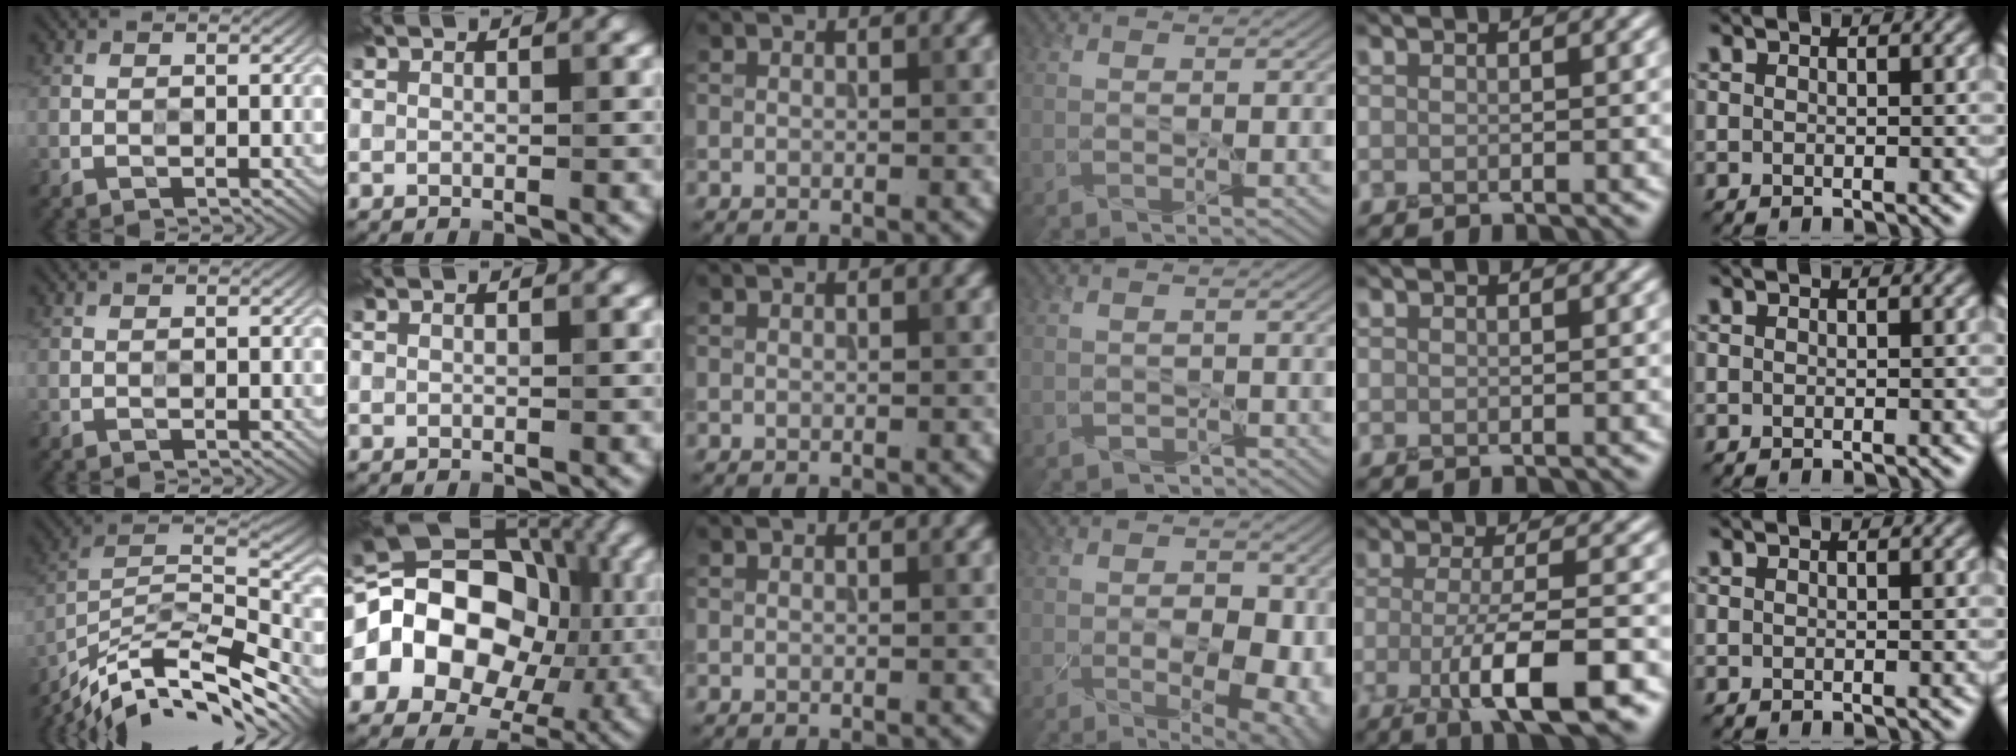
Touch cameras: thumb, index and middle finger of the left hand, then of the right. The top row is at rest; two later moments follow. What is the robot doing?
{"motion": "peel", "object": "sticker"}